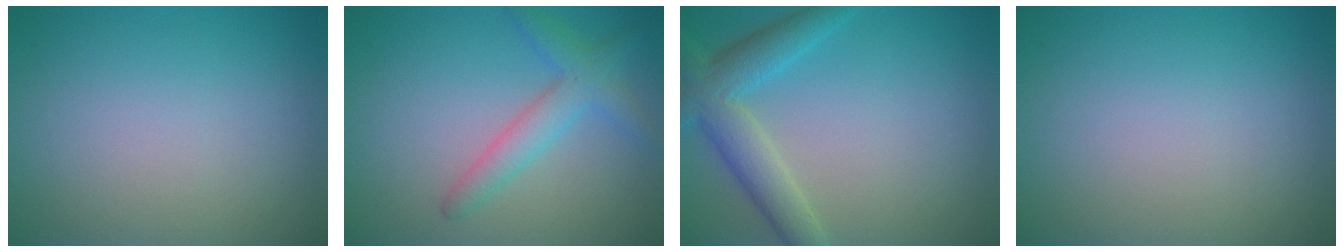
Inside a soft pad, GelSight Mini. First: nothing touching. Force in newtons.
{"total": 3.2, "press": 3.2, "slide": 0.1}
{"total": 4.8, "press": 4.8, "slide": 0.2}
{"total": 0.0}